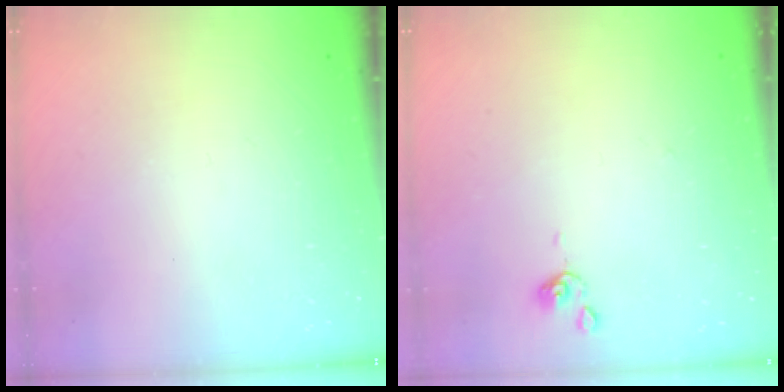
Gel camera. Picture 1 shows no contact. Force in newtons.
{"total": 0.0}